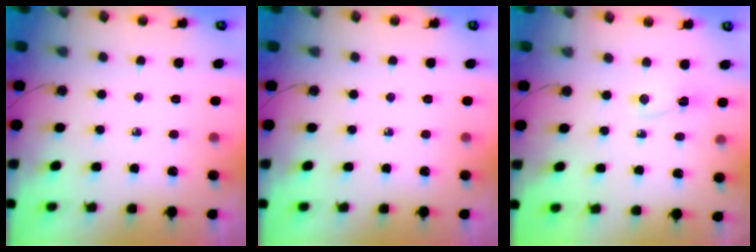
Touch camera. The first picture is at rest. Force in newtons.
{"total": 0.0}
{"total": 2.1, "press": 2.1, "slide": 0.4}